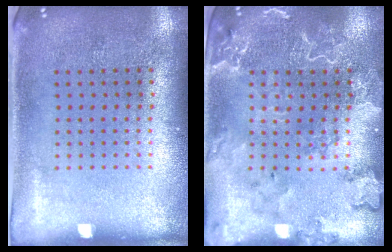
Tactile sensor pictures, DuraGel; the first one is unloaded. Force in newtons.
{"total": 2.5, "press": 2.4, "slide": 0.8}